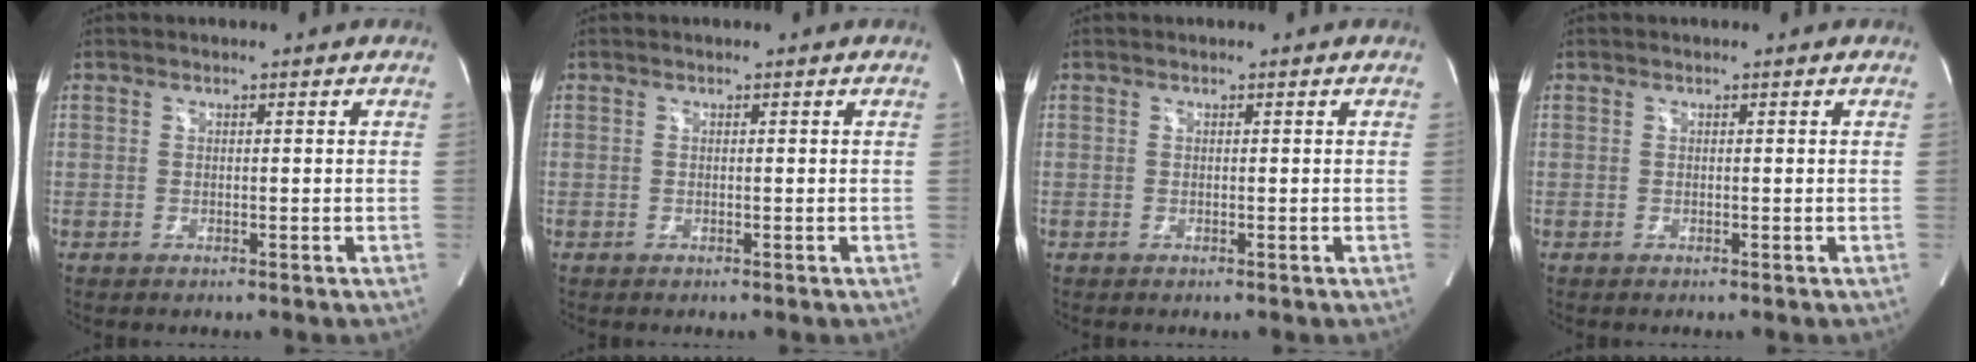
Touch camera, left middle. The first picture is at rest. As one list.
[{"total": 0.0}, {"total": 0.0}, {"total": 0.0}]